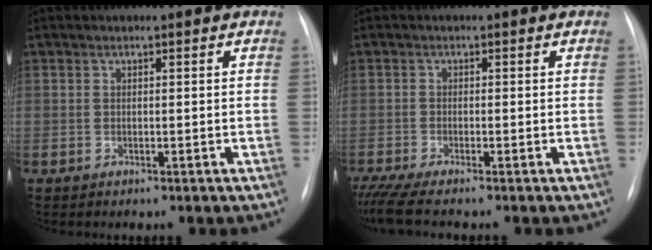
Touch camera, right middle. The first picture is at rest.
{"total": 5.3, "force": [-4.4, -0.3, 2.9], "torque": [-0.056, -0.014, -0.079]}